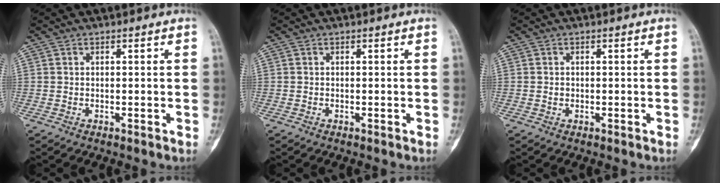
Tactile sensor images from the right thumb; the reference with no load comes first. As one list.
[{"total": 0.0}, {"total": 0.6, "force": [-0.1, 0.5, 0.3], "torque": [-0.001, 0.003, -0.001]}]